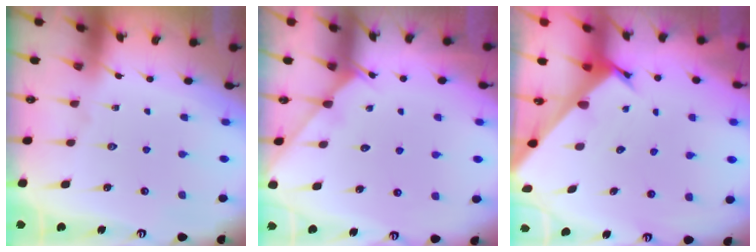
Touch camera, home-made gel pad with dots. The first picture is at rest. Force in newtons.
{"total": 3.7, "press": 3.7, "slide": 0.5}
{"total": 2.6, "press": 2.6, "slide": 0.2}